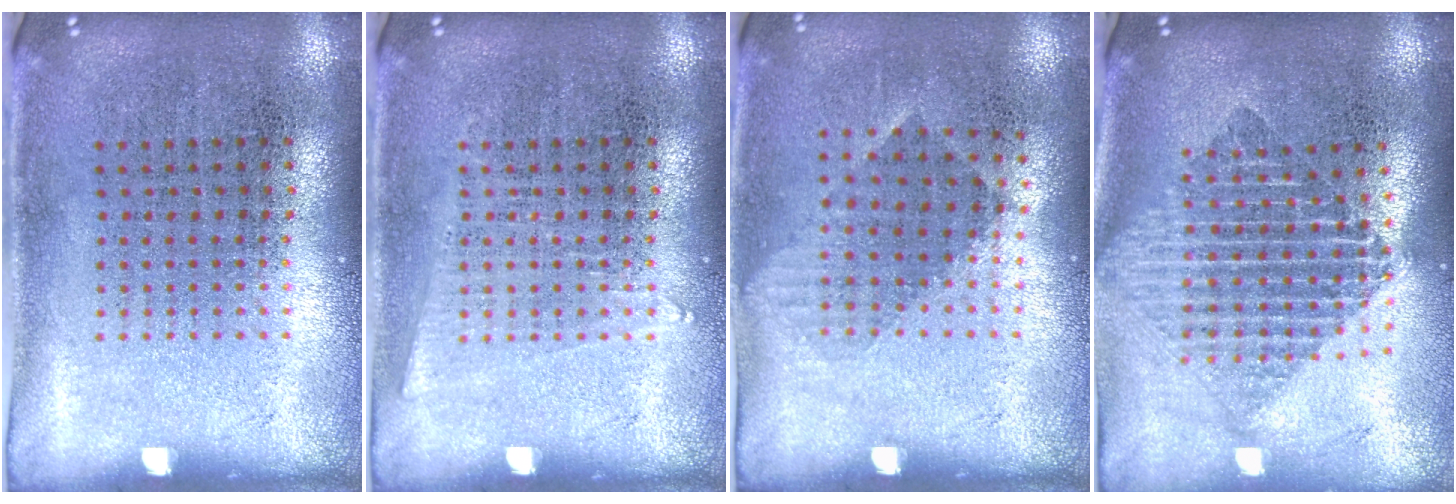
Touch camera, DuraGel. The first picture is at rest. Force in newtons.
{"total": 0.9, "press": 0.9, "slide": 0.3}
{"total": 0.9, "press": 0.7, "slide": 0.6}
{"total": 1.9, "press": 1.6, "slide": 1.1}